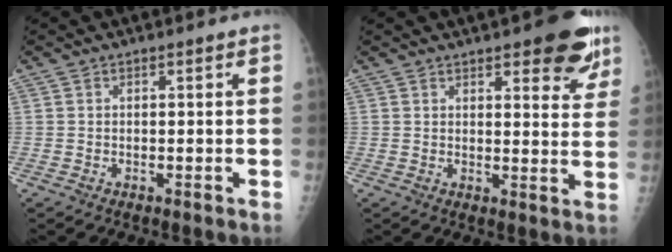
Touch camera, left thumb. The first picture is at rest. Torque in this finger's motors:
{"motor_torque": [2.40, 2.39, 0.59, -0.72, 0.21]}